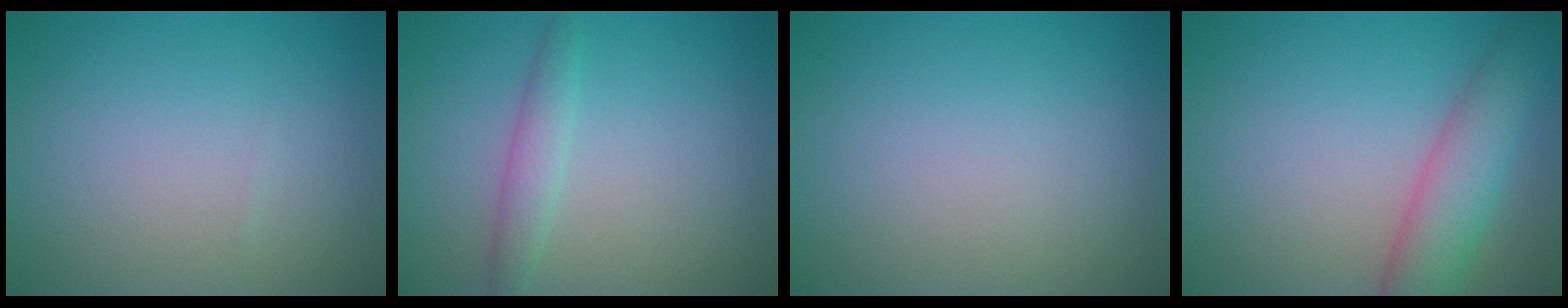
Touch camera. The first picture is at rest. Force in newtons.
{"total": 2.1, "press": 2.1, "slide": 0.1}
{"total": 0.0}
{"total": 5.1, "press": 5.1, "slide": 0.3}